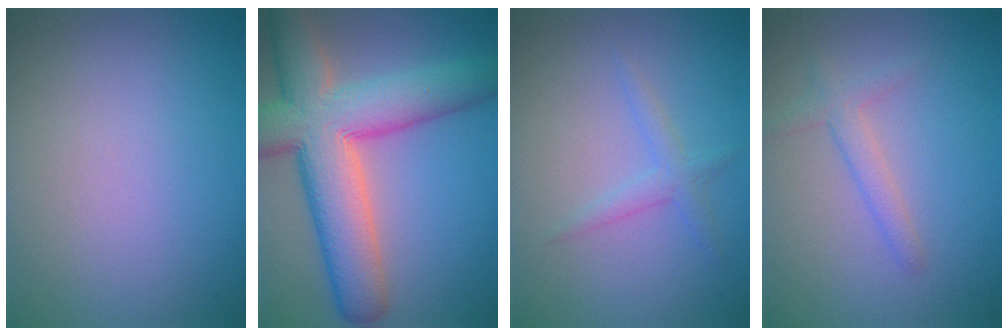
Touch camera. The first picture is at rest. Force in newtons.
{"total": 11.6, "press": 11.5, "slide": 0.9}
{"total": 1.7, "press": 1.7, "slide": 0.0}
{"total": 1.9, "press": 1.9, "slide": 0.1}